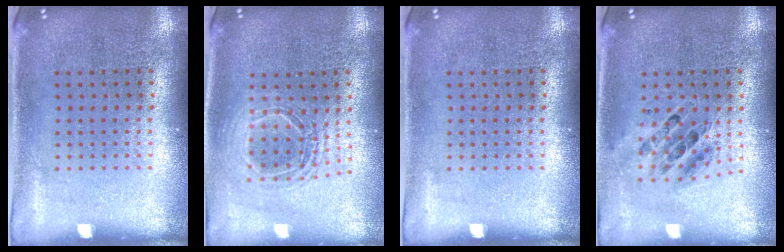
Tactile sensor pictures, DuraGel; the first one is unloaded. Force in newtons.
{"total": 1.6, "press": 1.4, "slide": 0.8}
{"total": 0.0}
{"total": 0.7, "press": 0.7, "slide": 0.1}